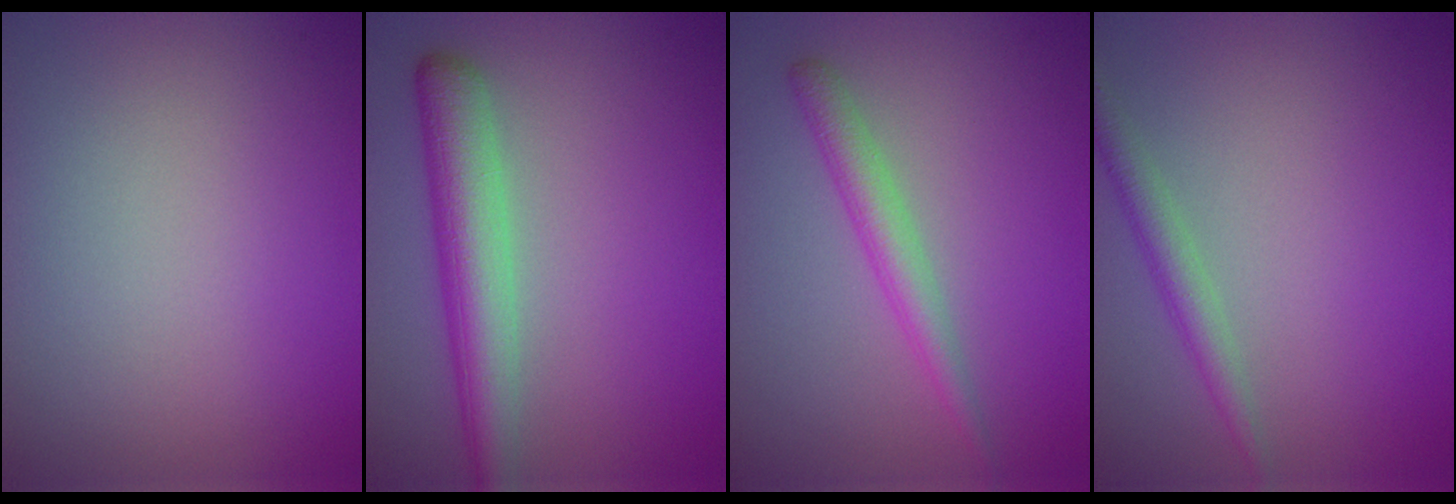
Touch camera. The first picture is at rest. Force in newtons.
{"total": 5.0, "press": 5.0, "slide": 0.2}
{"total": 2.5, "press": 2.5, "slide": 0.0}
{"total": 2.3, "press": 2.3, "slide": 0.1}